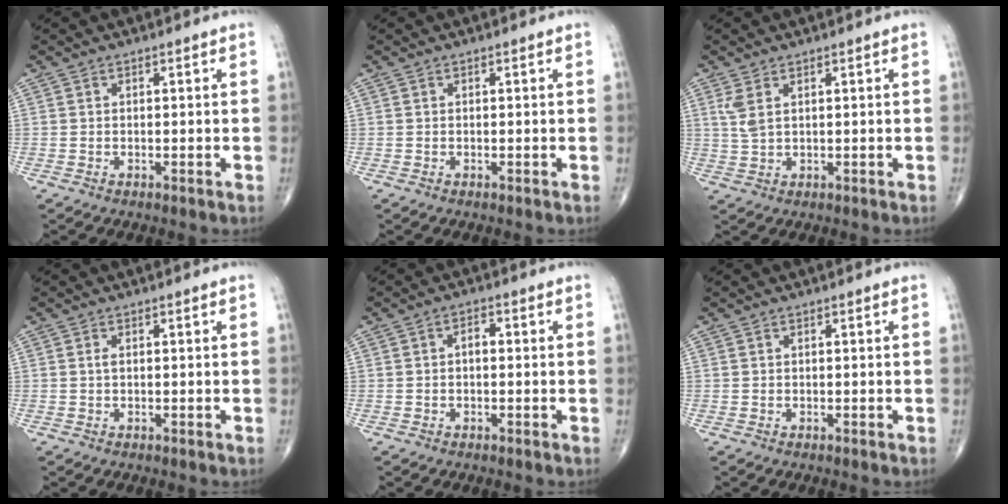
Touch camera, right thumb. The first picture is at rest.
{"total": 0.0}
{"total": 3.2, "force": [1.5, 1.4, 2.5], "torque": [-0.058, 0.003, 0.039]}
{"total": 0.7, "force": [0.1, 0.3, 0.6], "torque": [-0.013, 0.000, 0.000]}
{"total": 1.1, "force": [-0.1, 0.7, 0.9], "torque": [-0.010, 0.004, -0.005]}
{"total": 0.0}